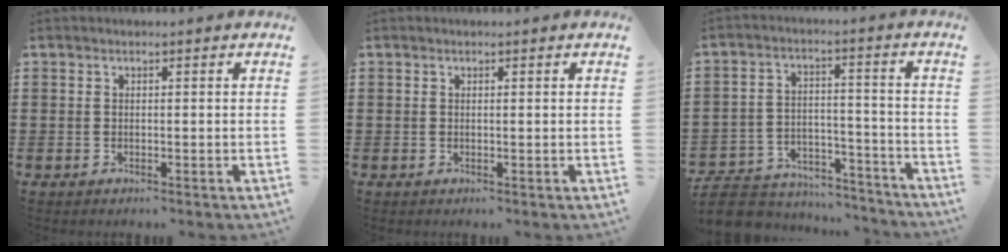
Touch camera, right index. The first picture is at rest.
{"total": 0.0}
{"total": 6.8, "force": [-6.4, 1.7, 1.1], "torque": [-0.034, 0.013, -0.130]}